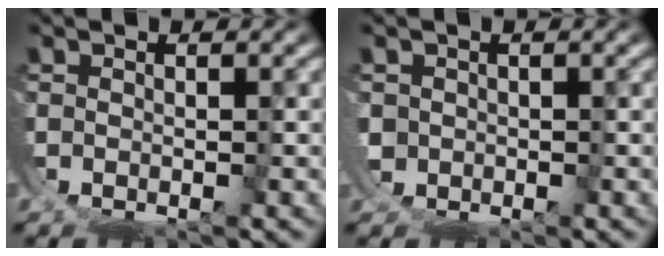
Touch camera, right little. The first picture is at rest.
{"total": 1.4, "force": [0.3, 0.6, -1.2], "torque": [-0.002, -0.023, 0.017]}